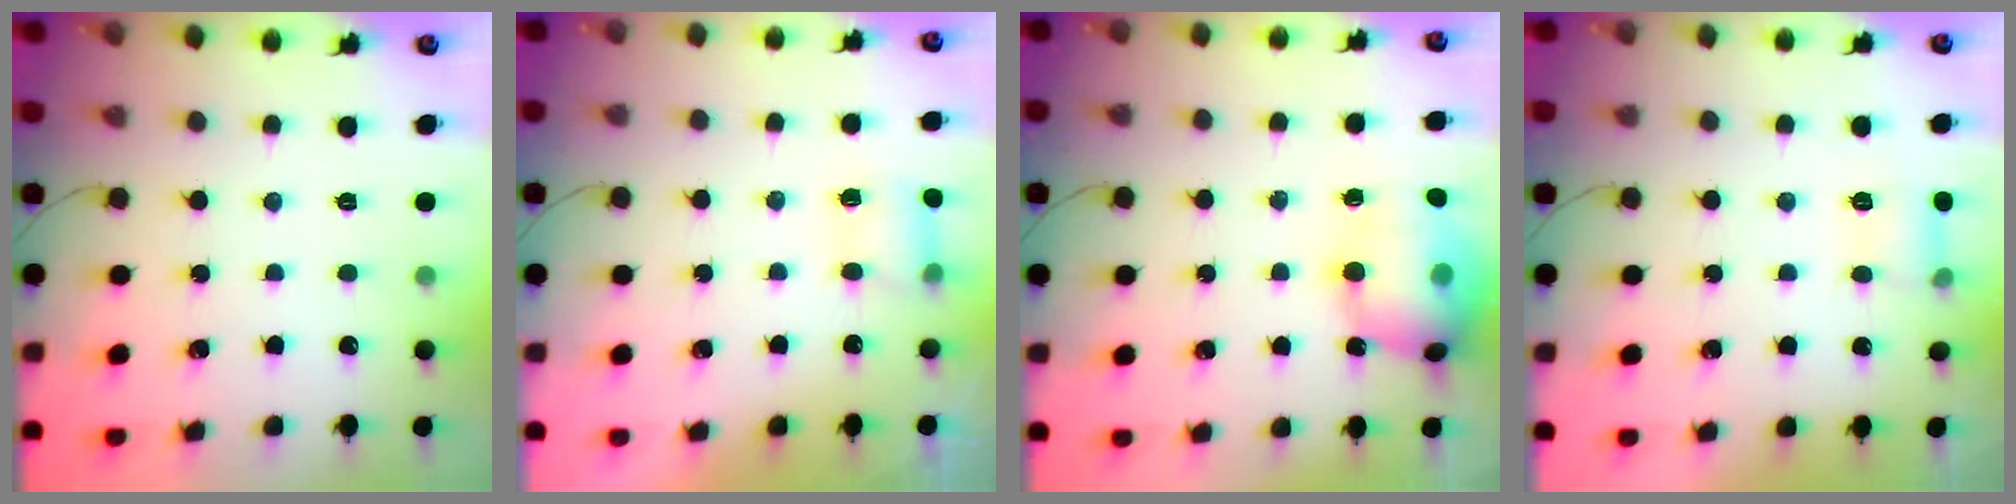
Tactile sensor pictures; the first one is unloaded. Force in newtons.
{"total": 4.3, "press": 4.3, "slide": 0.6}
{"total": 16.0, "press": 15.7, "slide": 3.1}
{"total": 6.5, "press": 6.2, "slide": 1.9}